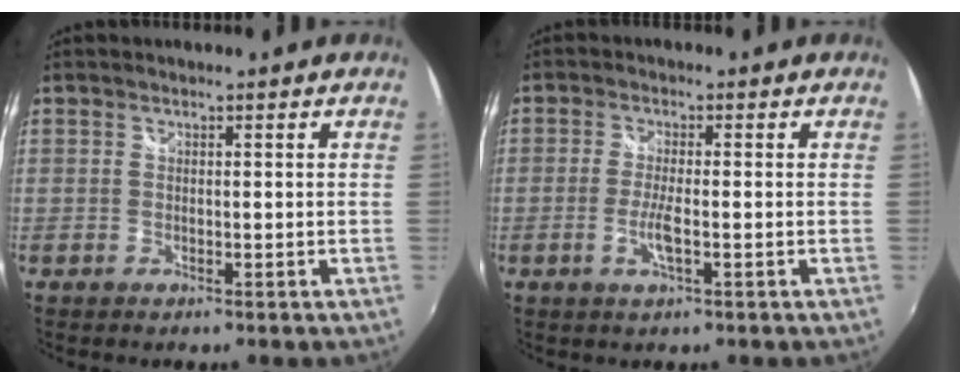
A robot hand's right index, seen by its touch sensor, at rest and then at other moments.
{"total": 3.7, "force": [-1.2, 0.5, 3.5], "torque": [-0.073, -0.005, -0.023]}